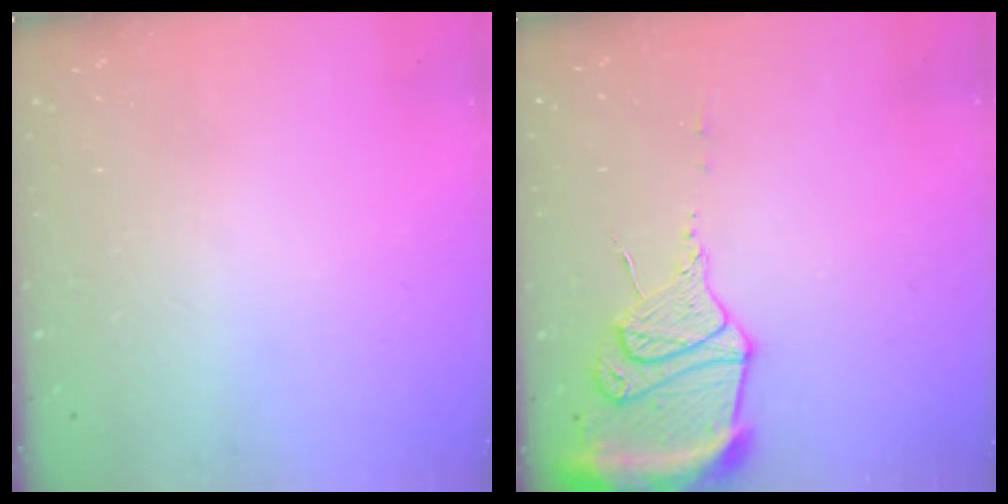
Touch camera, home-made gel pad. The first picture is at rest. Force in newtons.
{"total": 14.1, "press": 14.1, "slide": 1.3}